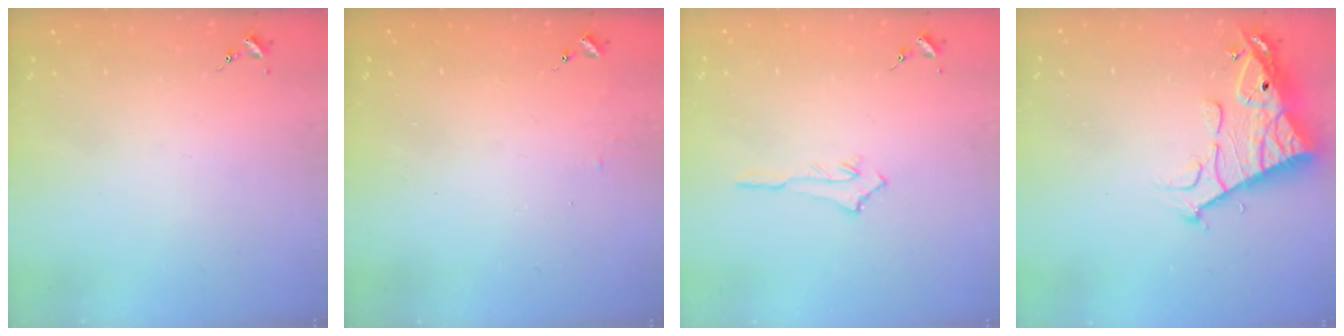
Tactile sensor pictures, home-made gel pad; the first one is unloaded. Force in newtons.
{"total": 3.2, "press": 3.2, "slide": 0.3}
{"total": 4.3, "press": 4.2, "slide": 0.5}
{"total": 15.6, "press": 15.5, "slide": 1.5}